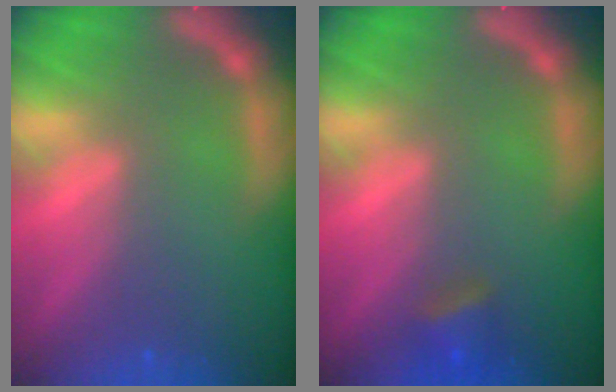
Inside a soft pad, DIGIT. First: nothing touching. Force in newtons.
{"total": 2.4}